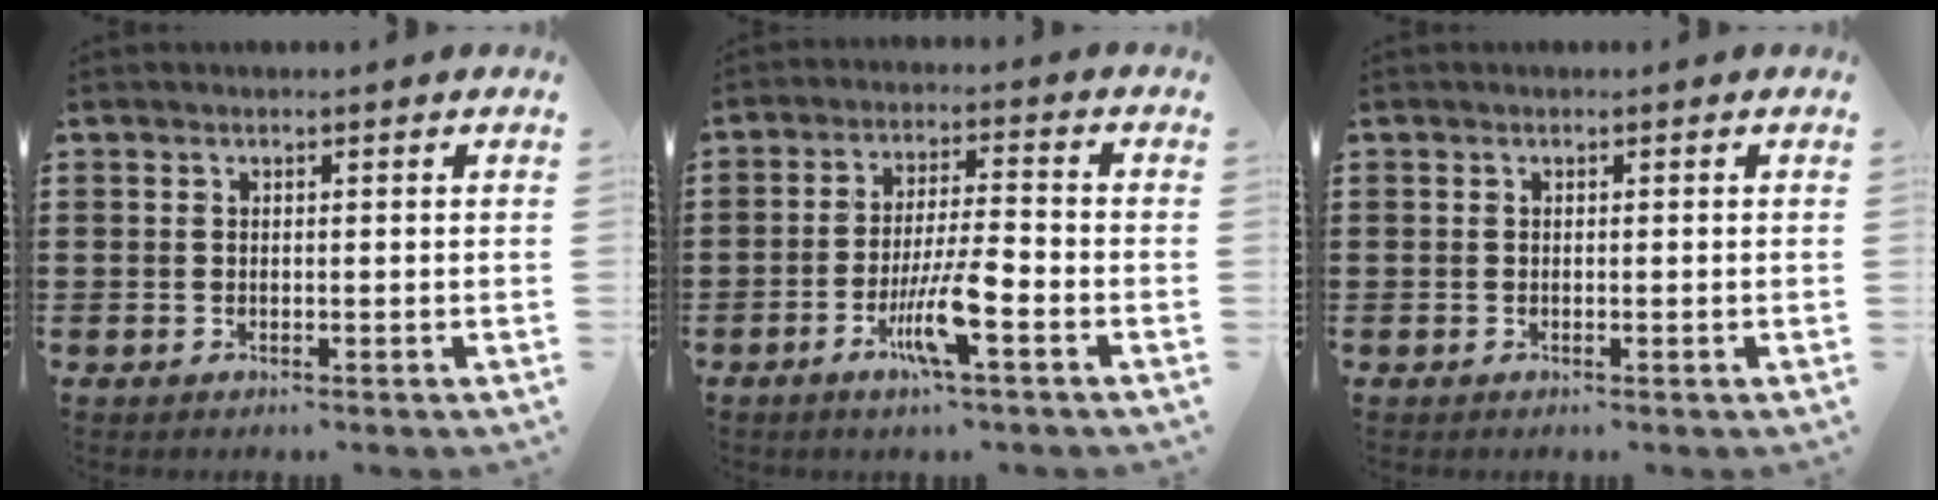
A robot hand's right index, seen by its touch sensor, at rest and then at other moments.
{"total": 7.8, "force": [-3.3, 1.1, 6.9], "torque": [-0.138, -0.008, -0.063]}
{"total": 0.0}